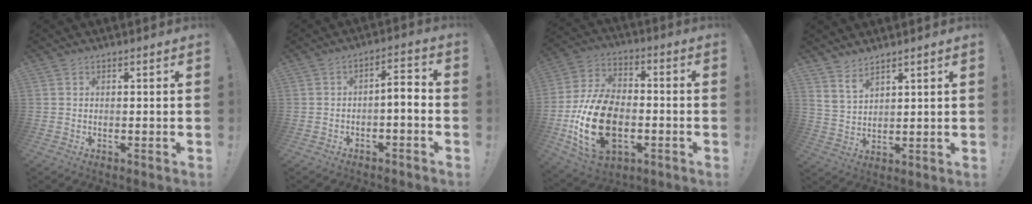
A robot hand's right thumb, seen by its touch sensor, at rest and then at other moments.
{"total": 4.5, "force": [-2.0, 1.4, 3.7], "torque": [-0.055, 0.005, -0.040]}
{"total": 22.9, "force": [-6.2, 14.7, 16.4], "torque": [-0.295, 0.035, -0.093]}
{"total": 5.1, "force": [4.6, 1.7, 1.5], "torque": [-0.026, -0.032, 0.085]}